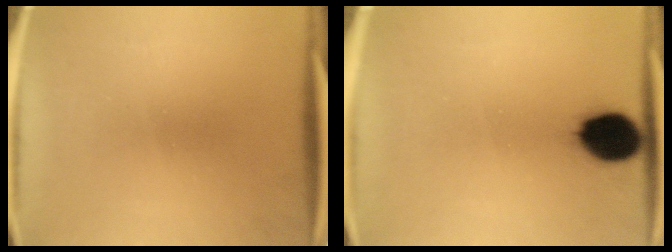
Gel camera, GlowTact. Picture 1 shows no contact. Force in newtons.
{"total": 10.7}